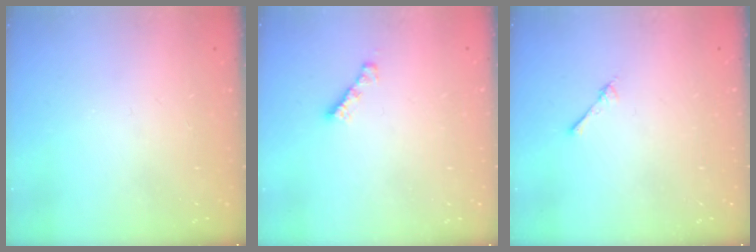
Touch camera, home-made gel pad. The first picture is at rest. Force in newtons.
{"total": 2.7, "press": 2.7, "slide": 0.3}
{"total": 2.4, "press": 2.4, "slide": 0.3}